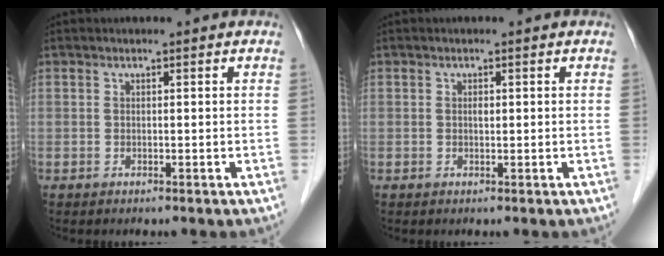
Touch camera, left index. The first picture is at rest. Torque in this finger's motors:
{"motor_torque": [0.04, 0.02, 0.00, 0.00]}